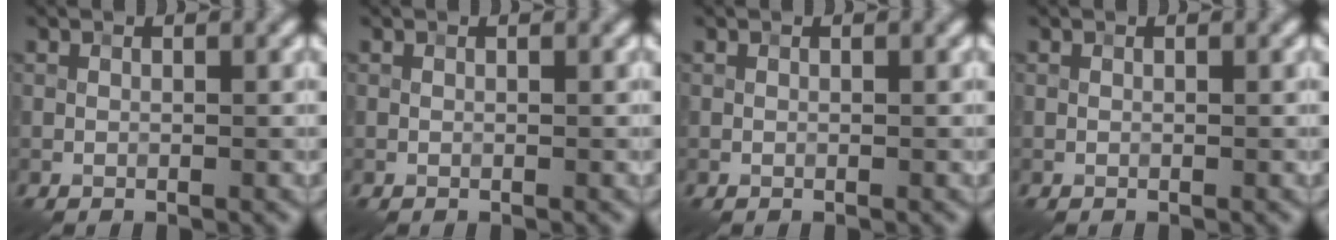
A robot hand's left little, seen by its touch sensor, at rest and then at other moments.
{"total": 0.0}
{"total": 0.0}
{"total": 0.0}